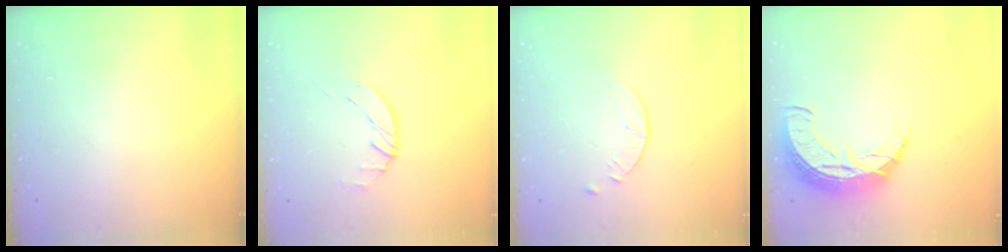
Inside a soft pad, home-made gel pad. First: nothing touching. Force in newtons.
{"total": 2.9, "press": 2.8, "slide": 0.3}
{"total": 2.6, "press": 2.5, "slide": 0.3}
{"total": 11.5, "press": 11.5, "slide": 0.9}